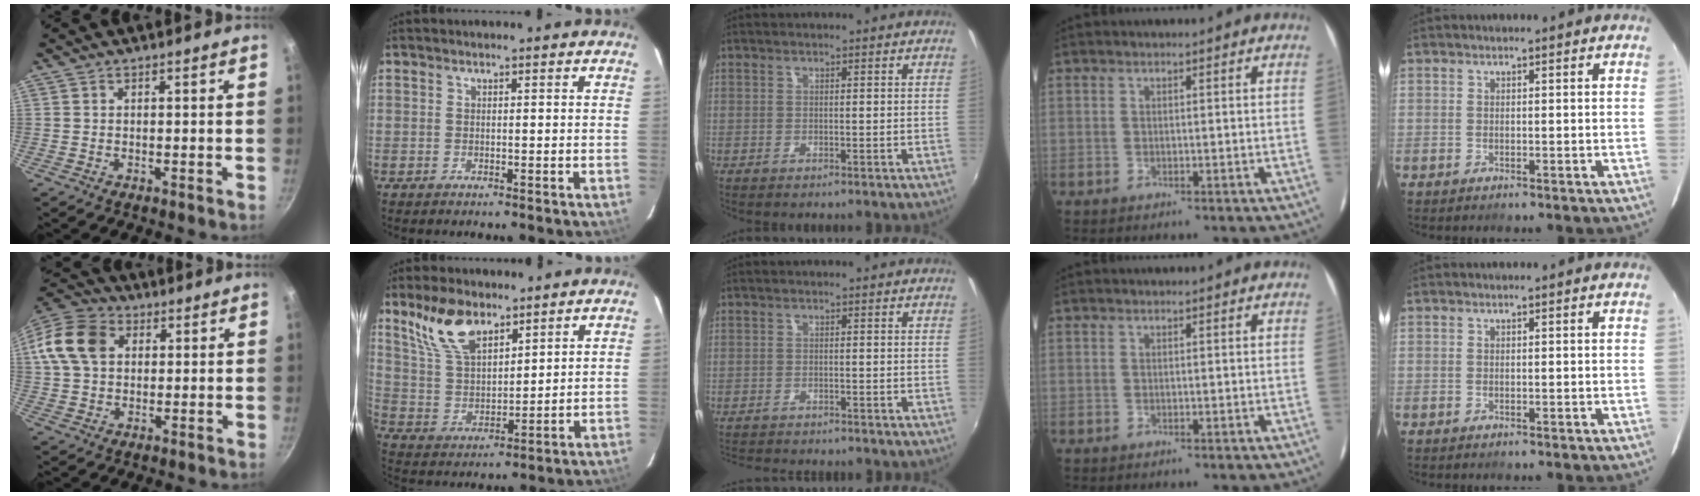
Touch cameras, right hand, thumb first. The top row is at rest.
{"thumb": {"total": 13.4, "force": [3.0, 10.1, 8.3], "torque": [-0.155, 0.022, 0.042]}, "index": {"total": 11.3, "force": [7.7, 5.1, 6.5], "torque": [-0.130, 0.018, 0.161]}, "middle": {"total": 5.2, "force": [-5.0, 0.7, 1.4], "torque": [-0.042, -0.015, -0.081]}}